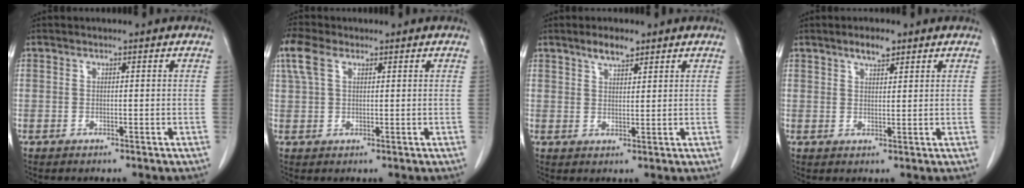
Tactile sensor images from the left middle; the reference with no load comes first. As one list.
[{"total": 4.6, "force": [2.4, 2.4, 3.1], "torque": [-0.084, 0.024, 0.053]}, {"total": 3.3, "force": [2.5, 1.0, 1.9], "torque": [-0.038, 0.003, 0.044]}, {"total": 3.0, "force": [2.1, 0.9, 1.9], "torque": [-0.035, 0.002, 0.037]}]